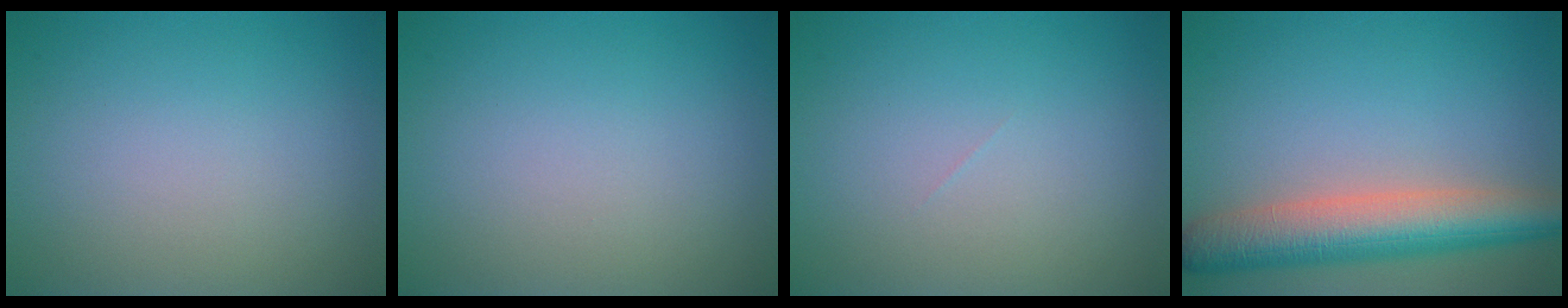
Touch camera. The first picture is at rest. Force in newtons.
{"total": 0.0}
{"total": 0.0}
{"total": 7.5, "press": 7.5, "slide": 0.4}